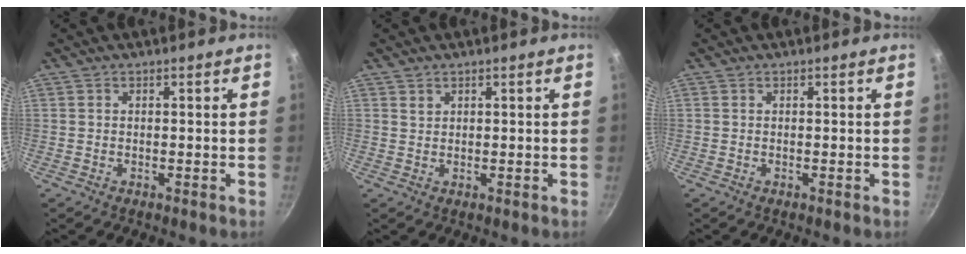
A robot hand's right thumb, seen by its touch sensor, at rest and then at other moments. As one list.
[{"total": 1.0, "force": [0.7, 0.6, 0.2], "torque": [-0.001, -0.001, 0.014]}, {"total": 0.0}]